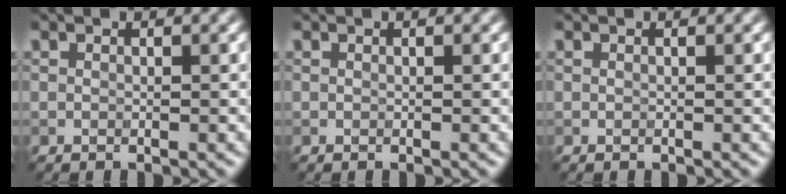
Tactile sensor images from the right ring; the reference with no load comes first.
{"total": 0.0}
{"total": 0.0}